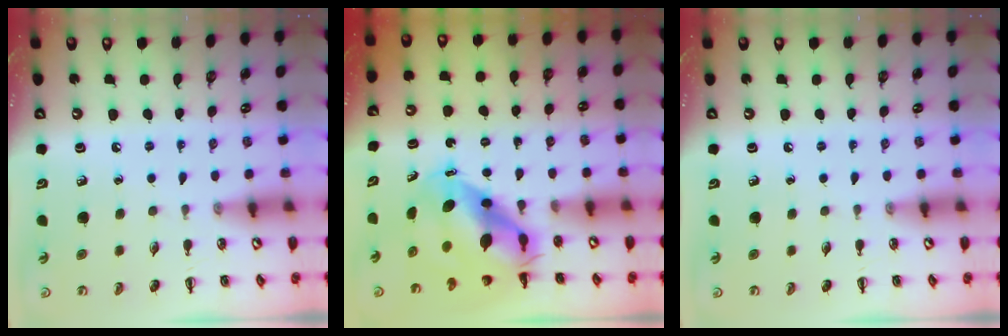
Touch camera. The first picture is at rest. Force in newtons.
{"total": 8.7, "press": 8.4, "slide": 2.2}
{"total": 0.0}